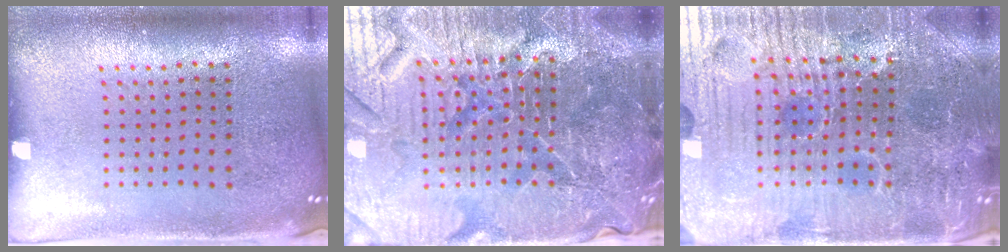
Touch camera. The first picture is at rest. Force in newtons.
{"total": 6.6, "press": 5.9, "slide": 3.0}
{"total": 5.6, "press": 5.4, "slide": 1.6}